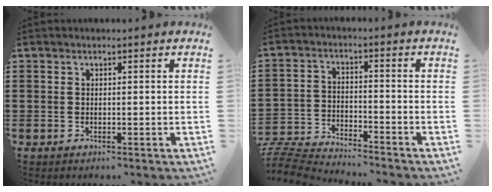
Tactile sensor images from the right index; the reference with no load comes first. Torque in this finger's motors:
{"motor_torque": [-1.55, 0.43, -0.02, 0.00]}